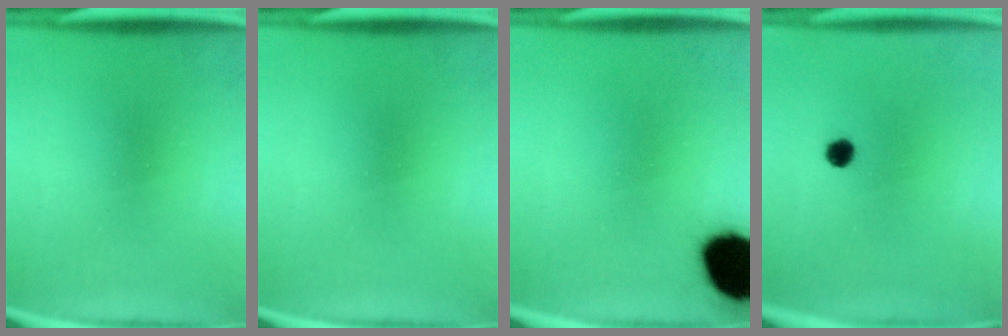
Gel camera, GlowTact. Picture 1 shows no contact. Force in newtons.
{"total": 0.0}
{"total": 17.2}
{"total": 2.3}